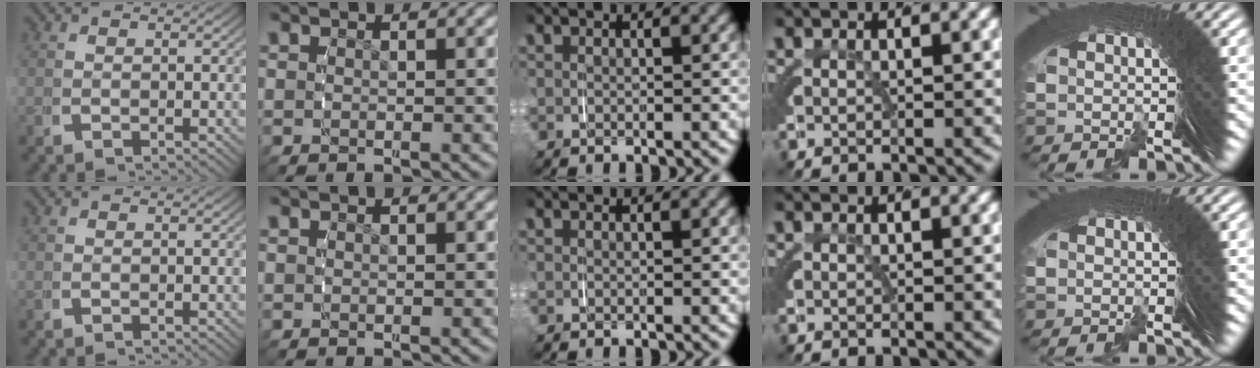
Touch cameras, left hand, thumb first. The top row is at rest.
{}